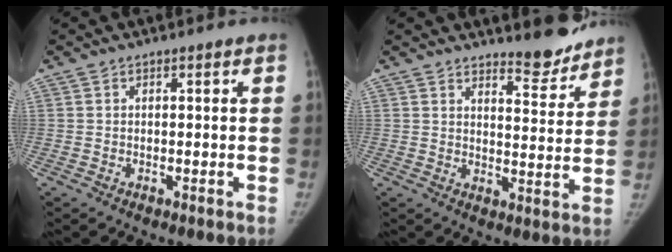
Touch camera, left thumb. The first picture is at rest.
{"total": 7.4, "force": [6.8, 1.8, 2.1], "torque": [-0.005, -0.064, 0.095]}